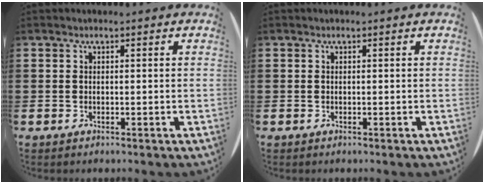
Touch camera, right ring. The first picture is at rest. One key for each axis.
{"total": 0.0}